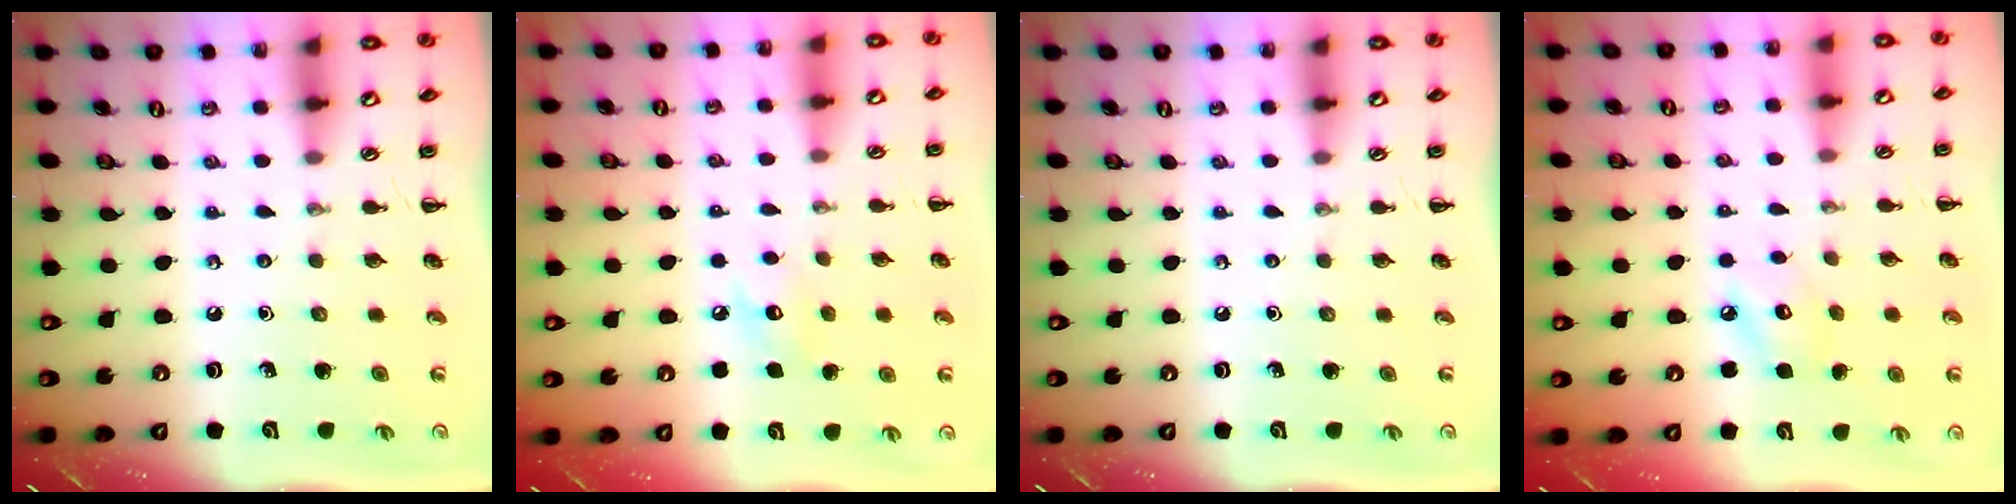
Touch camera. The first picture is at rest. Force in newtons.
{"total": 5.9, "press": 5.8, "slide": 1.3}
{"total": 0.0}
{"total": 5.1, "press": 5.1, "slide": 0.6}